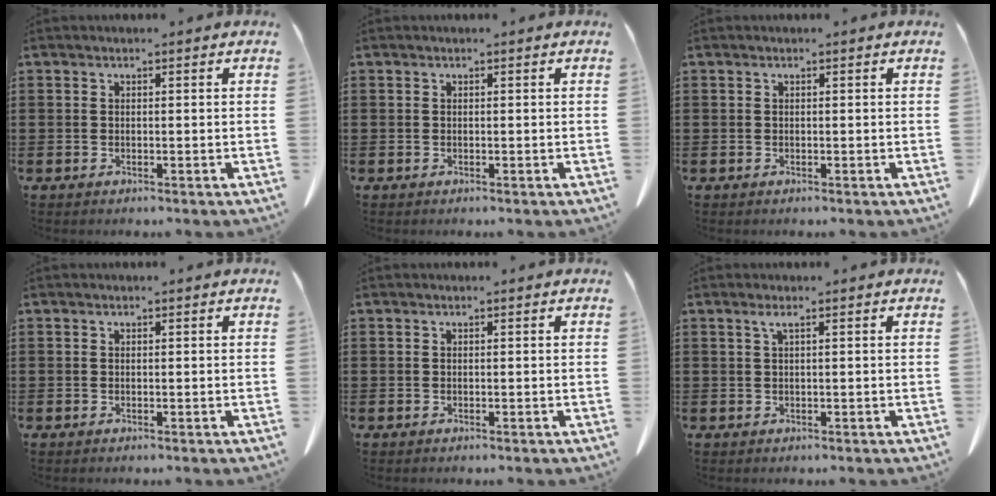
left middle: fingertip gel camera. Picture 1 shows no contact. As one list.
[{"total": 0.0}, {"total": 0.0}, {"total": 0.0}, {"total": 0.0}, {"total": 1.1, "force": [0.4, 0.0, 1.1], "torque": [-0.022, 0.001, 0.006]}]